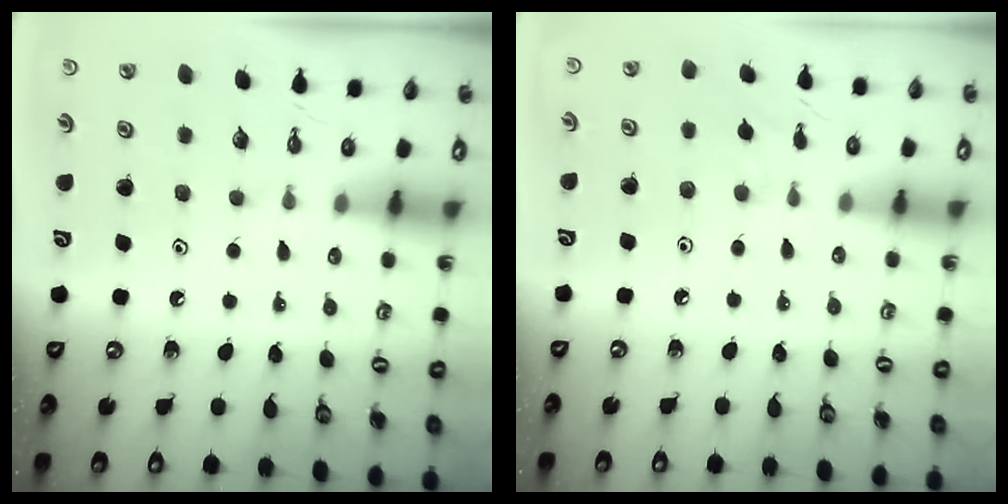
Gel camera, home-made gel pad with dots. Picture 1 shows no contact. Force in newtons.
{"total": 2.3, "press": 2.3, "slide": 0.6}